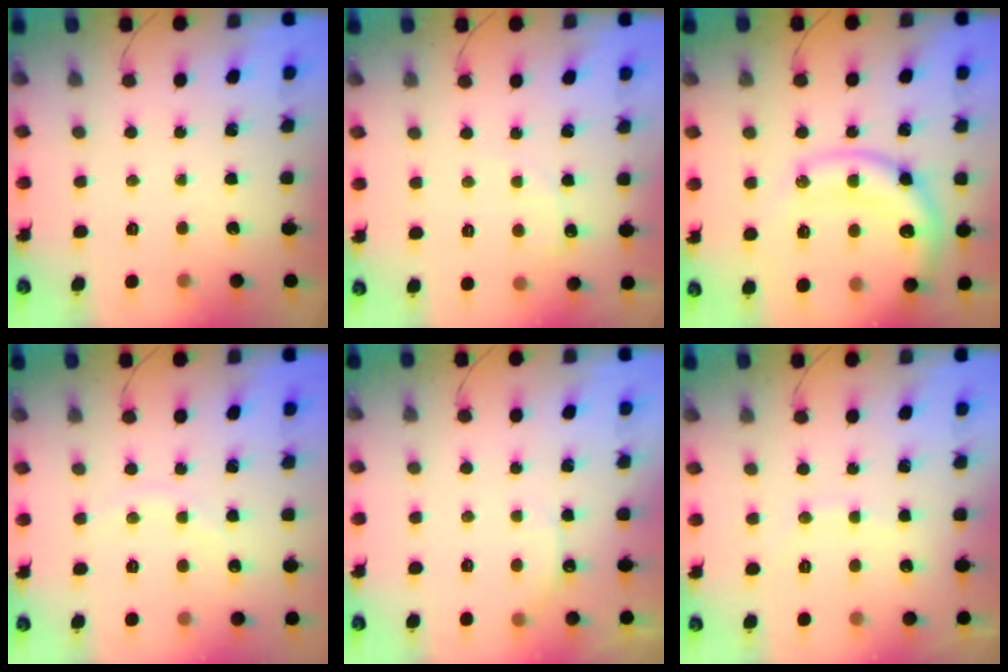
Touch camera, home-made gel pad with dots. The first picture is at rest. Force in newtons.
{"total": 5.7, "press": 5.6, "slide": 1.0}
{"total": 18.4, "press": 18.2, "slide": 2.2}
{"total": 5.5, "press": 5.2, "slide": 1.8}
{"total": 5.3, "press": 5.2, "slide": 1.1}
{"total": 6.8, "press": 6.7, "slide": 1.2}